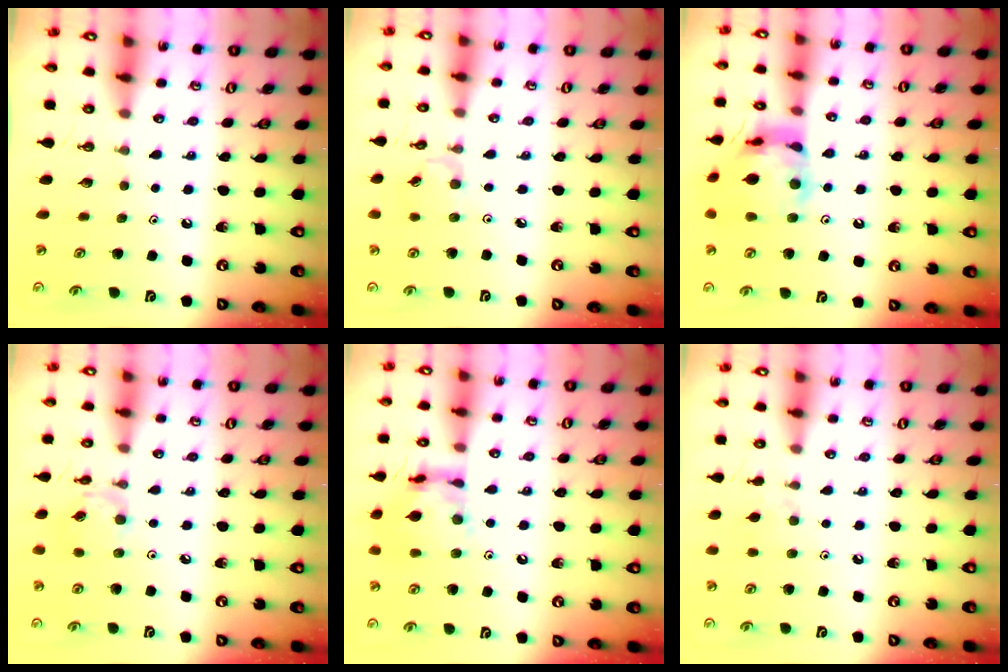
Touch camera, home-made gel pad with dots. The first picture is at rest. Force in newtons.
{"total": 3.1, "press": 3.1, "slide": 0.4}
{"total": 16.0, "press": 15.9, "slide": 1.9}
{"total": 7.8, "press": 7.8, "slide": 0.5}
{"total": 12.8, "press": 12.8, "slide": 0.9}
{"total": 3.9, "press": 3.9, "slide": 0.7}